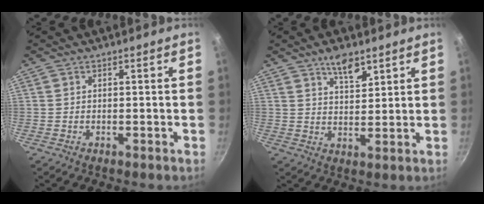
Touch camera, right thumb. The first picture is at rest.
{"total": 6.1, "force": [3.9, 2.6, 3.8], "torque": [-0.054, -0.024, 0.067]}